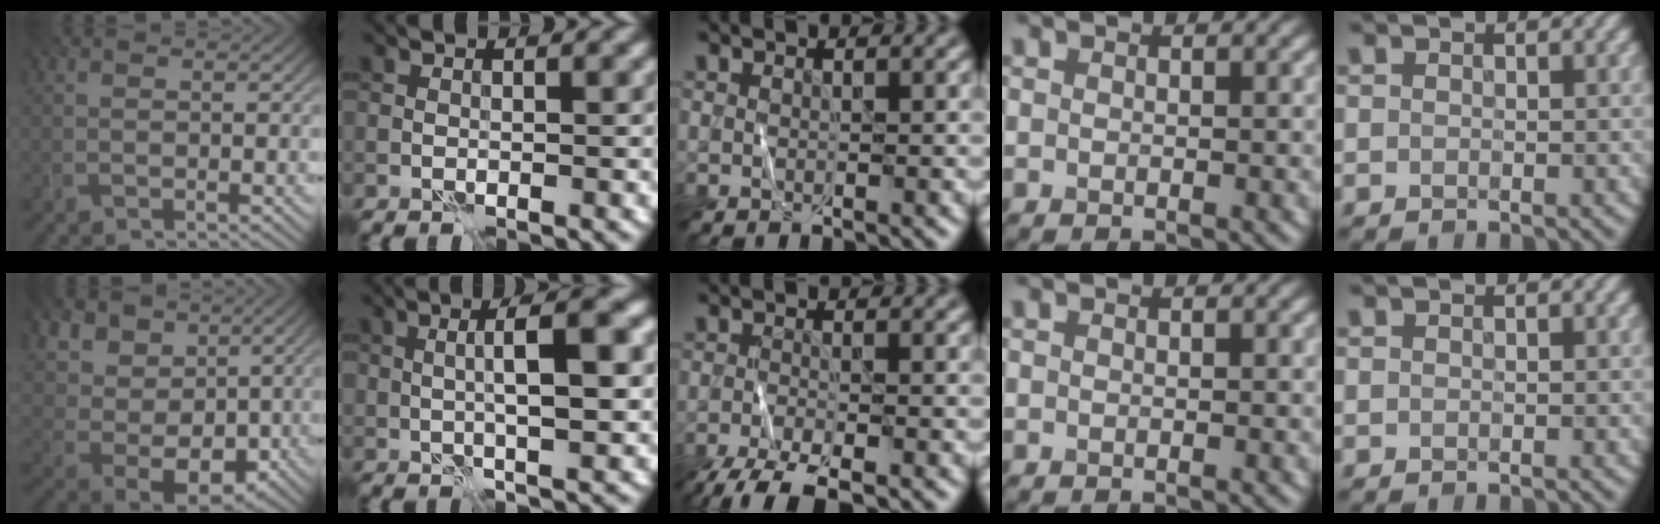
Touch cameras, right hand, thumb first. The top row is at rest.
{"thumb": {"total": 11.0, "force": [3.7, 8.6, 5.9], "torque": [-0.161, 0.021, 0.068]}, "index": {"total": 5.3, "force": [0.5, 1.3, 5.1], "torque": [-0.089, 0.009, 0.006]}, "middle": {"total": 5.2, "force": [-4.1, 1.0, 3.1], "torque": [-0.058, -0.013, -0.080]}}